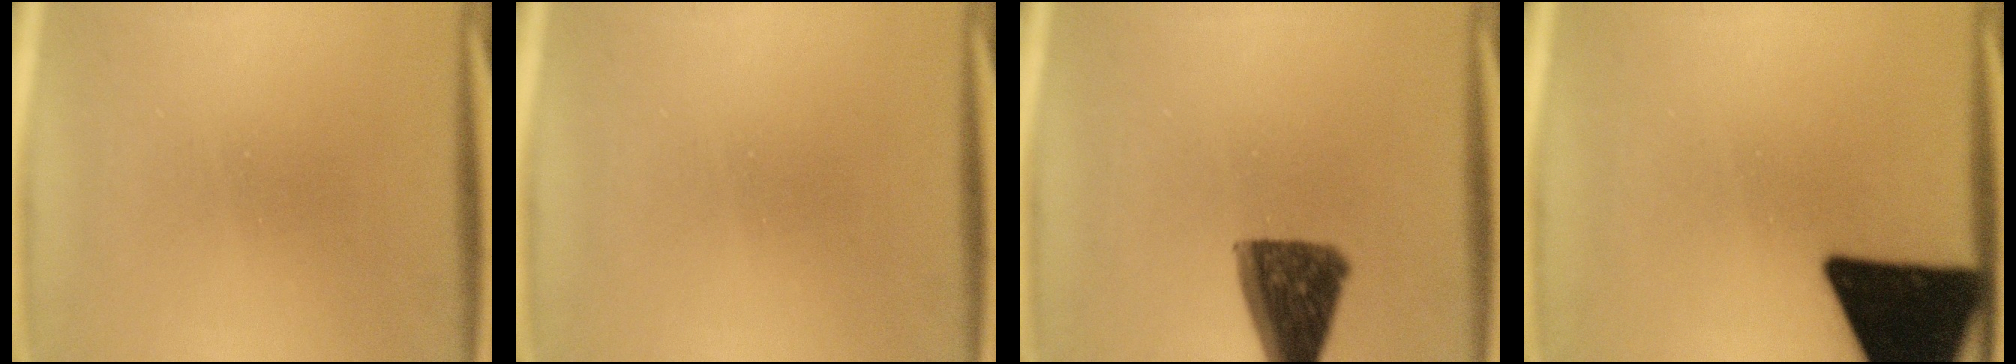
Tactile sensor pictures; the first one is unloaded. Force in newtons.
{"total": 0.0}
{"total": 11.1}
{"total": 20.3}